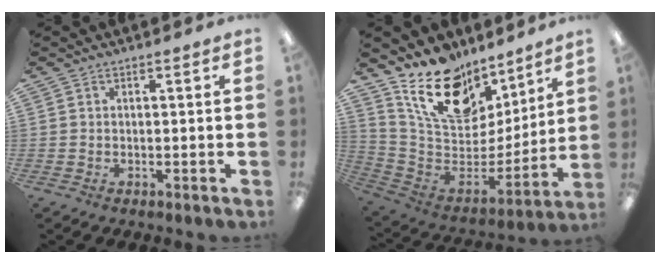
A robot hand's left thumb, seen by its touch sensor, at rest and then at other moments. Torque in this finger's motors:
{"motor_torque": [2.81, 1.40, 1.37, -1.40, 0.39]}